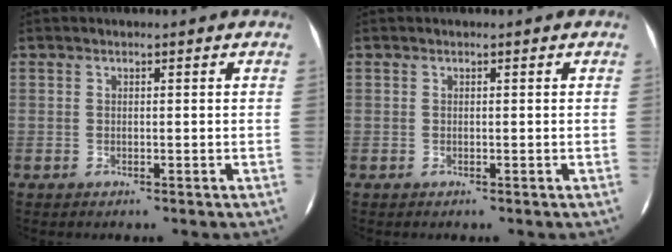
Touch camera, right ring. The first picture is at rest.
{"total": 0.0}